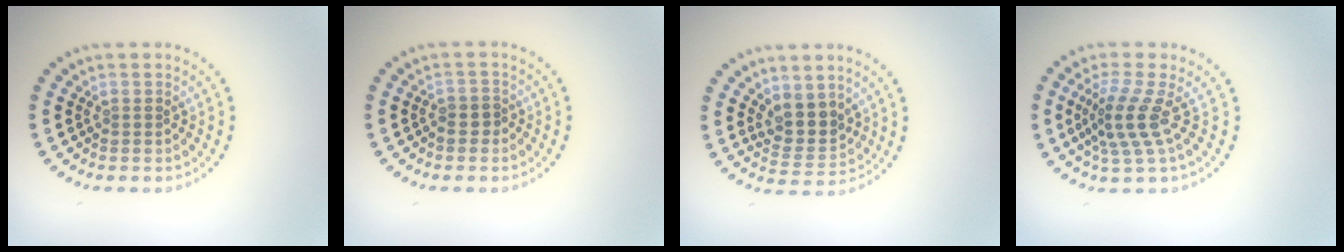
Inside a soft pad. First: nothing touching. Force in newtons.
{"total": 1.2, "press": 1.0, "slide": 0.7}
{"total": 3.2, "press": 2.7, "slide": 1.7}
{"total": 3.6, "press": 2.7, "slide": 2.4}